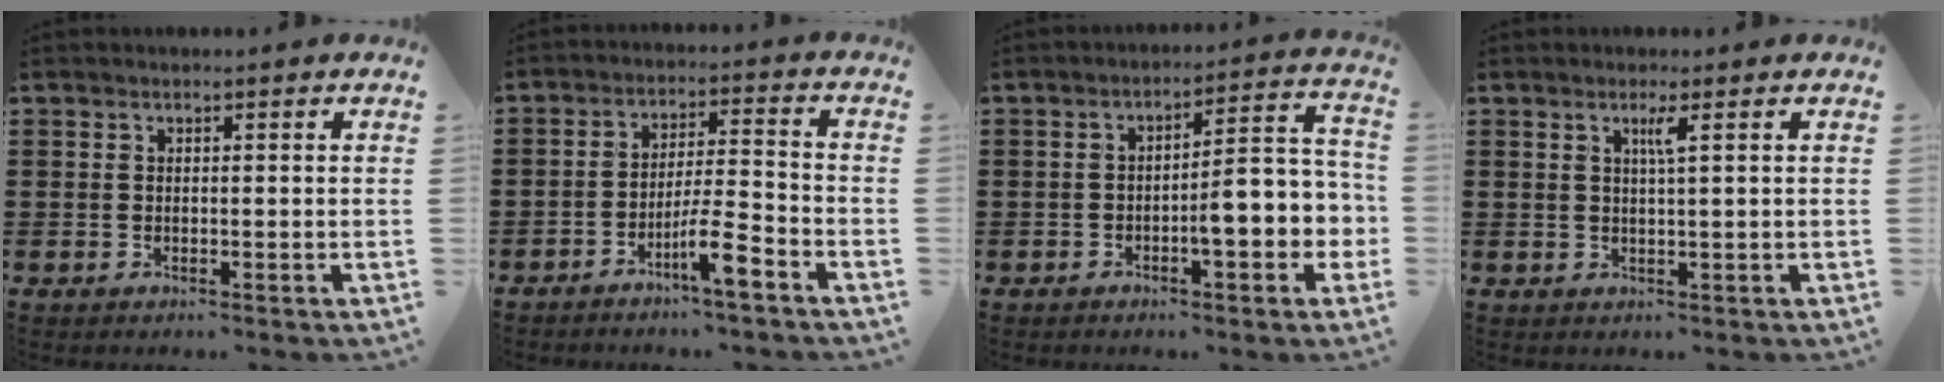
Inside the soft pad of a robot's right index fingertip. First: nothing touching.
{"total": 7.1, "force": [-4.5, 0.9, 5.5], "torque": [-0.101, 0.000, -0.081]}
{"total": 7.3, "force": [-2.0, 1.9, 6.8], "torque": [-0.091, -0.021, -0.042]}
{"total": 2.0, "force": [0.8, -0.3, 1.8], "torque": [-0.035, -0.004, 0.010]}